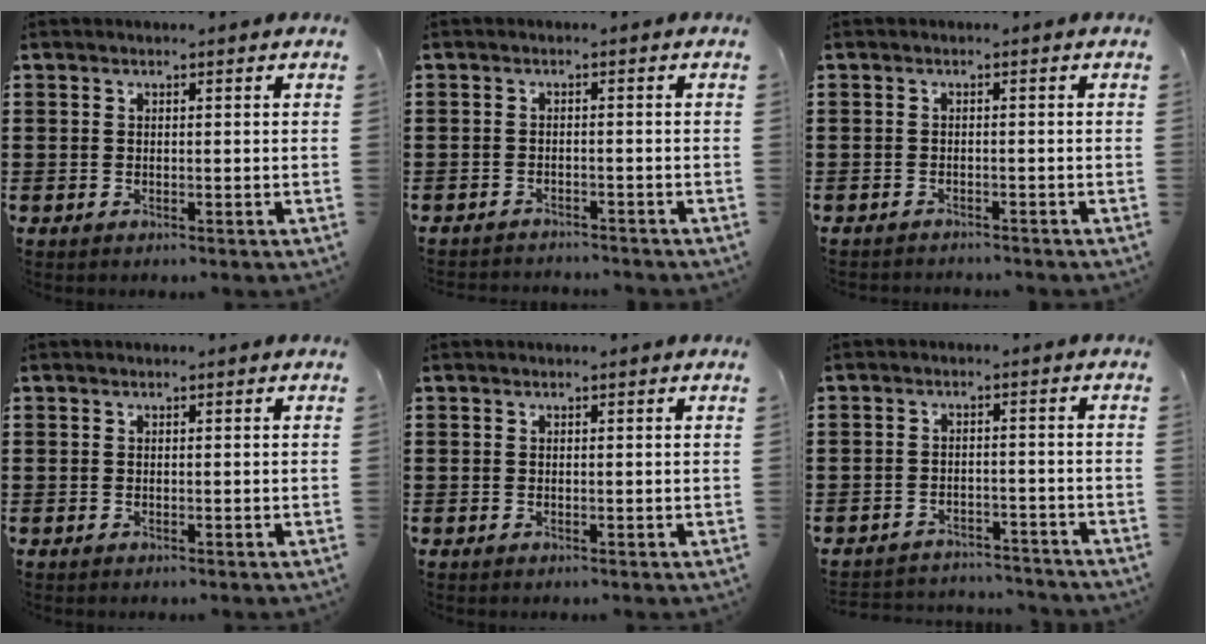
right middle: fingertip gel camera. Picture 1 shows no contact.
{"total": 1.7, "force": [-1.7, 0.1, 0.0], "torque": [-0.006, 0.001, -0.037]}
{"total": 1.1, "force": [-1.1, 0.0, 0.0], "torque": [-0.003, 0.002, -0.023]}
{"total": 0.0}
{"total": 0.0}
{"total": 3.4, "force": [-3.3, 0.5, -0.3], "torque": [-0.002, 0.001, -0.074]}